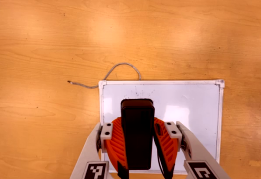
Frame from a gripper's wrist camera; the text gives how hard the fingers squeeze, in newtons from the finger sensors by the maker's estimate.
{"total": 6.9, "left": 5.8, "right": 7.9}